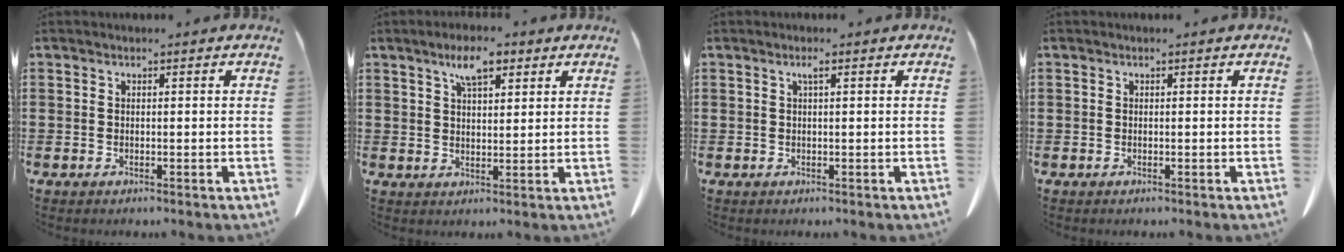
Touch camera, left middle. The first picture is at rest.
{"total": 6.1, "force": [3.8, 2.1, 4.2], "torque": [-0.083, 0.003, 0.064]}
{"total": 1.1, "force": [0.4, 0.1, 1.0], "torque": [-0.020, 0.002, 0.007]}
{"total": 0.0}